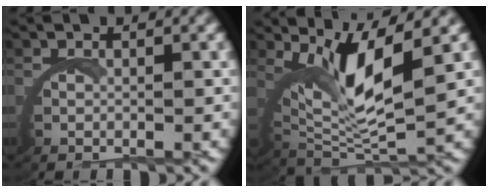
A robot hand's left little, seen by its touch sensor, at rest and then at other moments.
{"total": 8.8, "force": [3.2, 3.5, 7.5], "torque": [-0.152, -0.006, 0.060]}